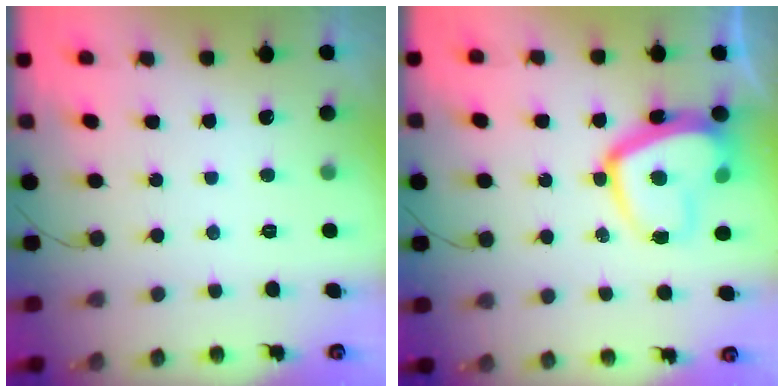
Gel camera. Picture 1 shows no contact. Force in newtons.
{"total": 14.8, "press": 14.8, "slide": 1.2}